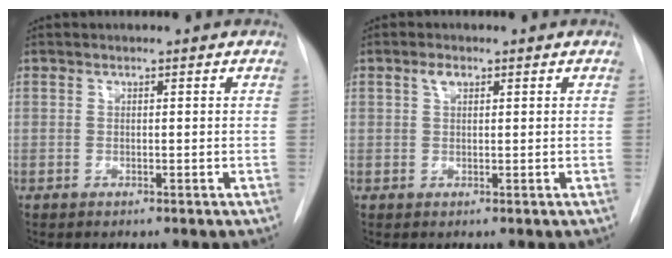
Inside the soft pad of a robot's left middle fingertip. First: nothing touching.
{"total": 1.6, "force": [0.8, 0.8, 1.1], "torque": [-0.021, 0.008, 0.014]}